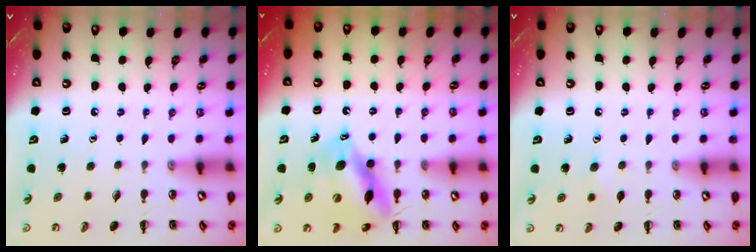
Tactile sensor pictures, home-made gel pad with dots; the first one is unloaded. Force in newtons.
{"total": 12.8, "press": 12.2, "slide": 3.8}
{"total": 4.0, "press": 3.9, "slide": 0.9}